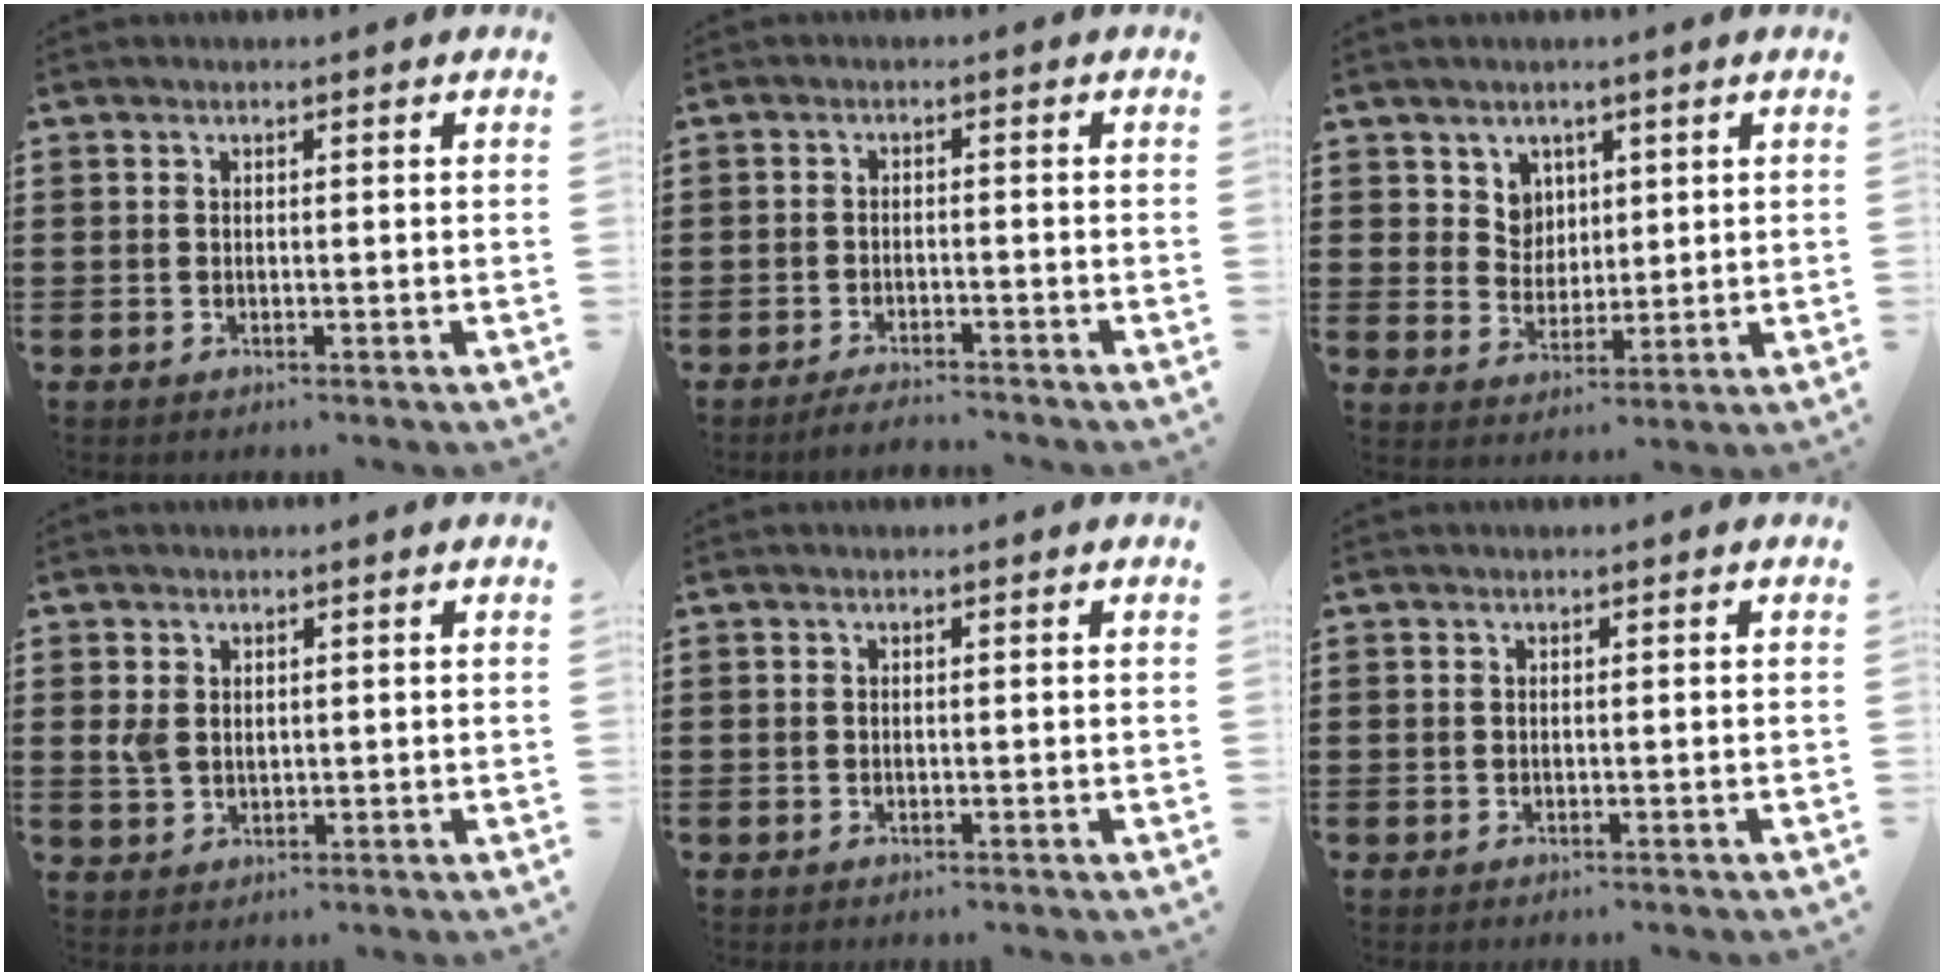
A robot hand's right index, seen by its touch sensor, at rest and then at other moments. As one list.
[{"total": 2.4, "force": [-2.4, 0.1, 0.0], "torque": [-0.005, 0.002, -0.048]}, {"total": 4.8, "force": [2.5, 4.0, 0.8], "torque": [-0.029, 0.007, 0.045]}, {"total": 2.4, "force": [0.8, 1.7, 1.5], "torque": [-0.033, 0.007, 0.015]}, {"total": 0.0}, {"total": 0.0}]